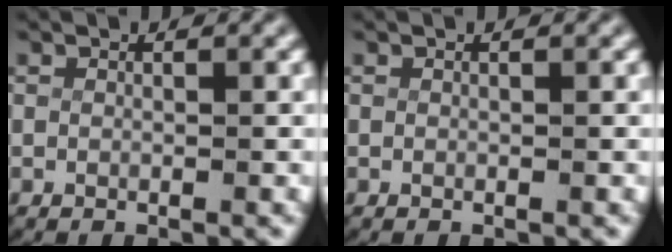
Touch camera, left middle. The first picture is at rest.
{"total": 0.0}